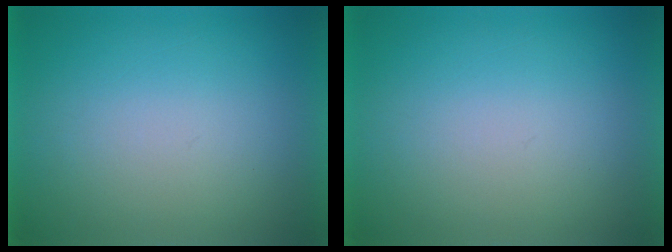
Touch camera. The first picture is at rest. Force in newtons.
{"total": 0.0}